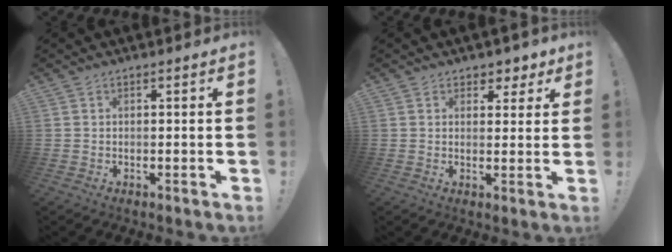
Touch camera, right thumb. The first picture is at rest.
{"total": 4.4, "force": [3.0, 3.1, 0.7], "torque": [0.018, -0.029, 0.049]}